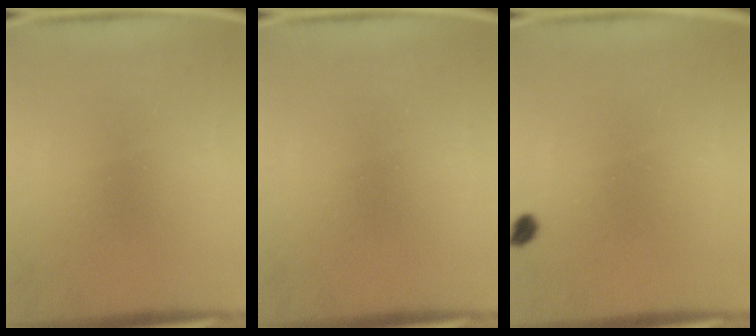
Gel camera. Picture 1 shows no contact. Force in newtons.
{"total": 0.0}
{"total": 1.2}